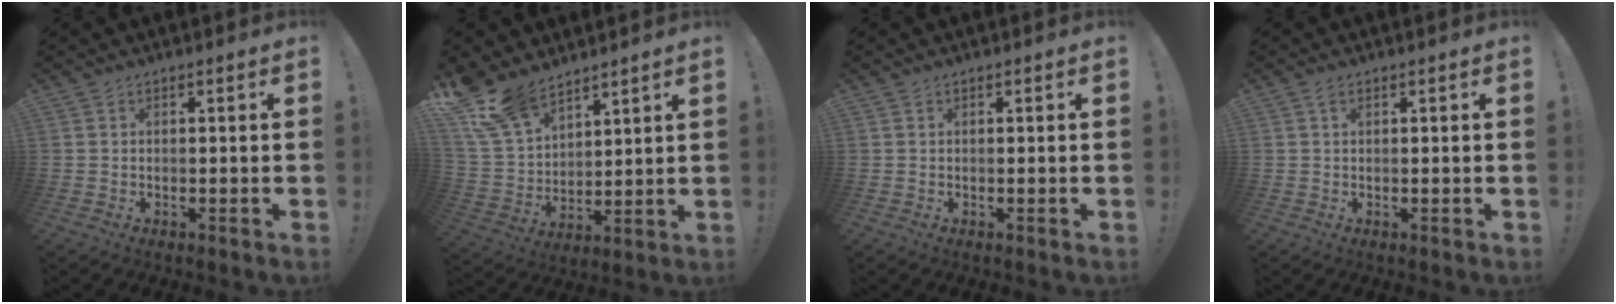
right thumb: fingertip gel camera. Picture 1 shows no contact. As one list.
[{"total": 15.1, "force": [11.7, 7.7, 5.7], "torque": [-0.123, -0.077, 0.226]}, {"total": 0.0}, {"total": 1.1, "force": [0.7, 0.5, 0.7], "torque": [-0.009, 0.000, 0.012]}]